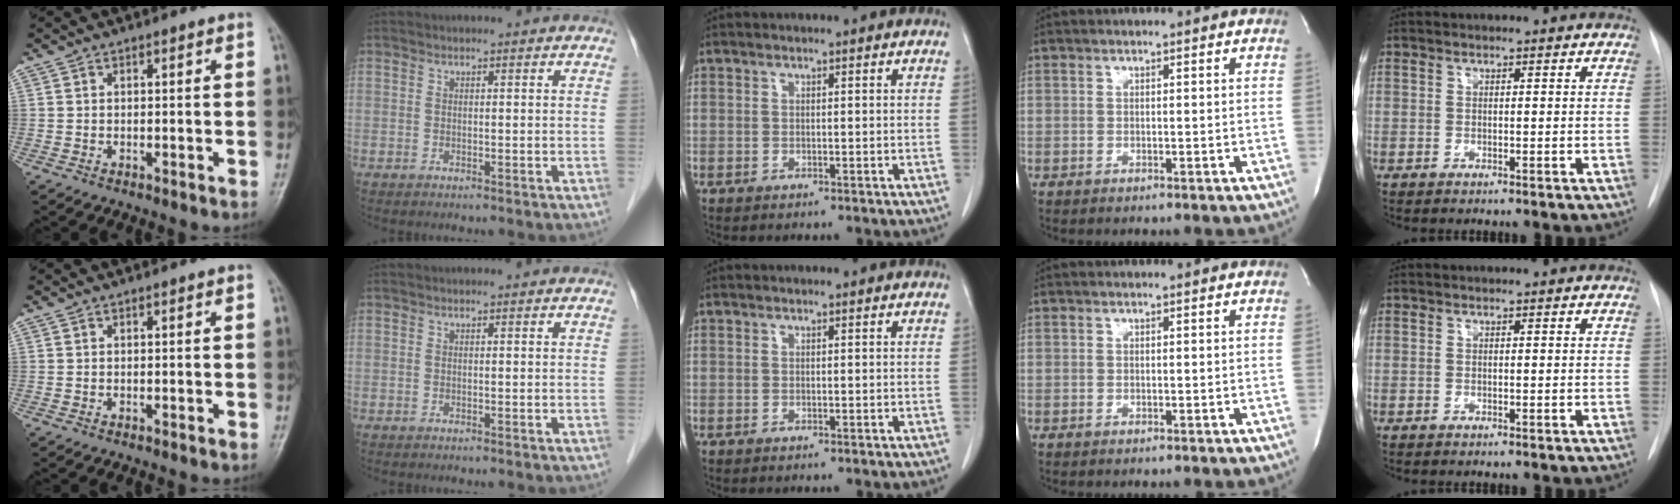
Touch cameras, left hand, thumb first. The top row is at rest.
{}